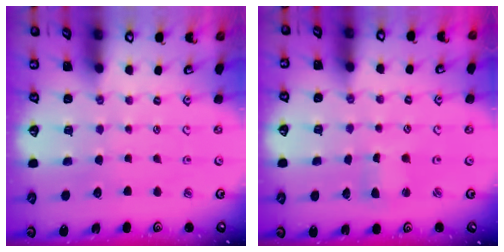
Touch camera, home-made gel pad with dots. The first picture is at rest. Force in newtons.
{"total": 1.7, "press": 1.7, "slide": 0.3}